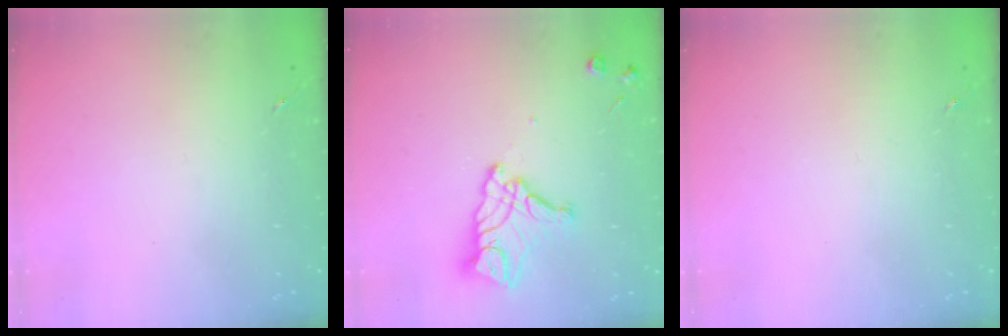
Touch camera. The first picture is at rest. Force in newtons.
{"total": 13.7, "press": 13.7, "slide": 1.3}
{"total": 0.0}